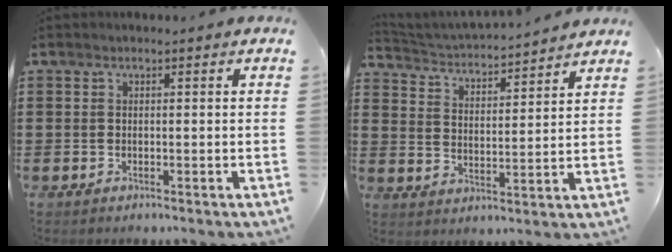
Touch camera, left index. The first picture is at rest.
{"total": 3.2, "force": [3.2, -0.2, 0.2], "torque": [-0.024, -0.031, 0.048]}